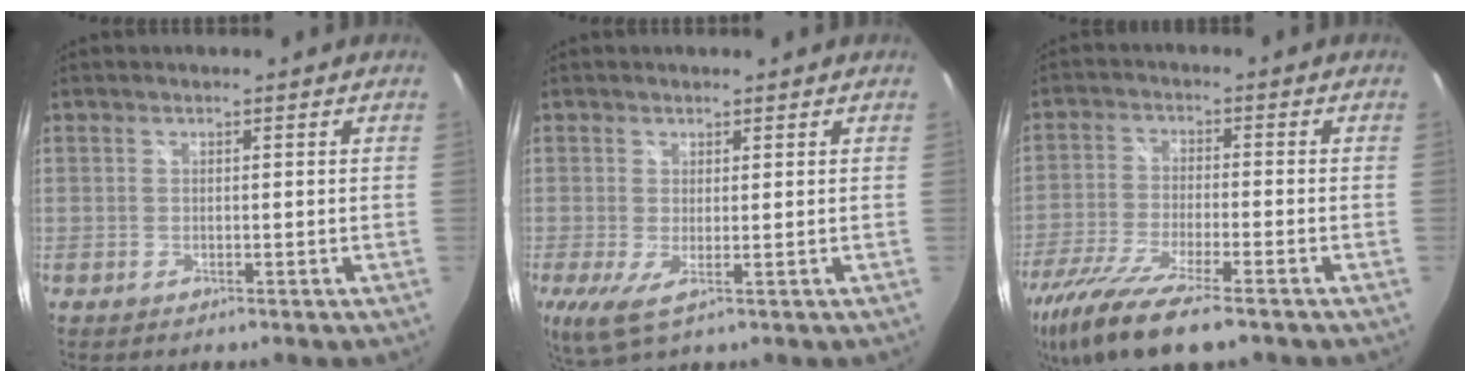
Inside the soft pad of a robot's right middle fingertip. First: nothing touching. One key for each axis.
{"total": 4.8, "fx": -0.2, "fy": 1.4, "fz": 4.6, "tx": -0.090, "ty": -0.015, "tz": -0.004}
{"total": 16.4, "fx": -12.0, "fy": 3.3, "fz": 10.7, "tx": -0.231, "ty": -0.050, "tz": -0.217}